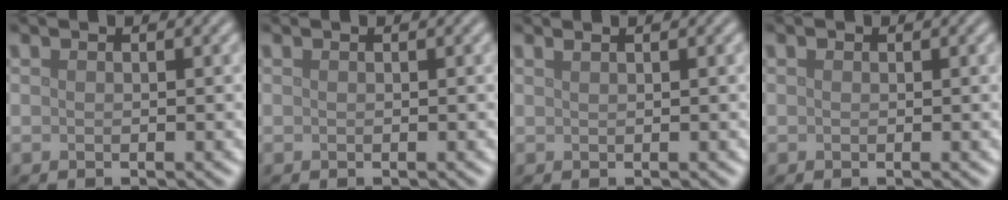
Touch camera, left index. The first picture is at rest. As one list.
[{"total": 0.0}, {"total": 0.9, "force": [0.6, 0.4, 0.5], "torque": [-0.005, -0.001, 0.005]}, {"total": 0.0}]